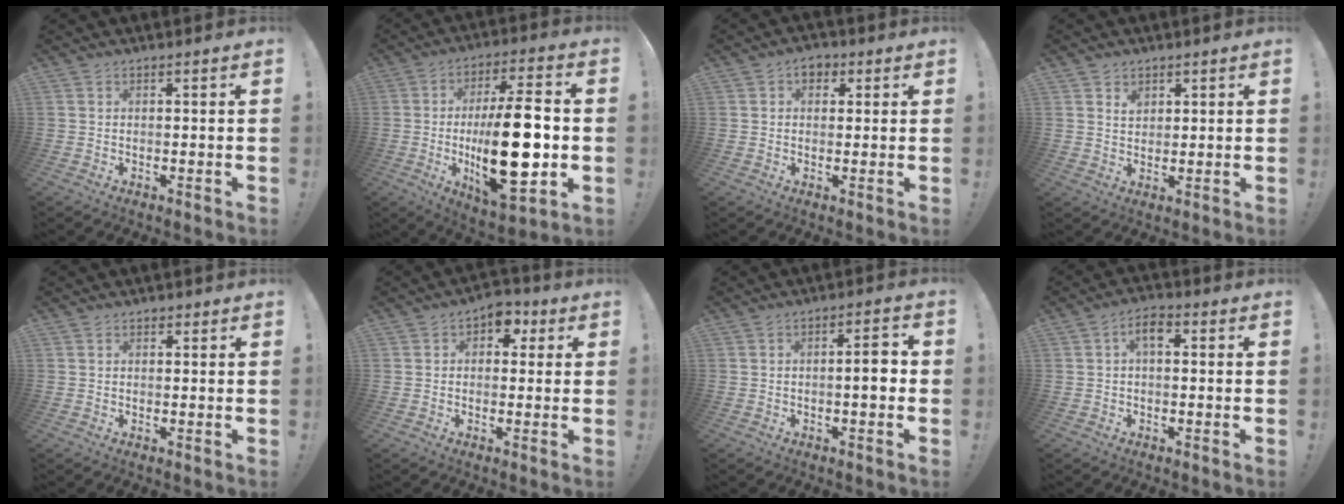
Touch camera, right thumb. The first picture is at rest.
{"total": 24.4, "force": [-2.1, 9.2, 22.5], "torque": [-0.381, -0.007, -0.029]}
{"total": 4.0, "force": [1.5, 2.9, 2.2], "torque": [-0.024, 0.002, 0.025]}
{"total": 3.1, "force": [2.2, 2.1, 0.6], "torque": [0.005, -0.013, 0.037]}
{"total": 0.8, "force": [0.5, 0.7, 0.2], "torque": [-0.001, -0.001, 0.008]}
{"total": 5.3, "force": [1.2, 4.1, 3.1], "torque": [-0.033, 0.000, 0.019]}
{"total": 5.1, "force": [-0.6, 1.2, 4.9], "torque": [-0.070, 0.006, -0.014]}
{"total": 4.8, "force": [0.6, 2.4, 4.1], "torque": [-0.063, 0.007, 0.007]}